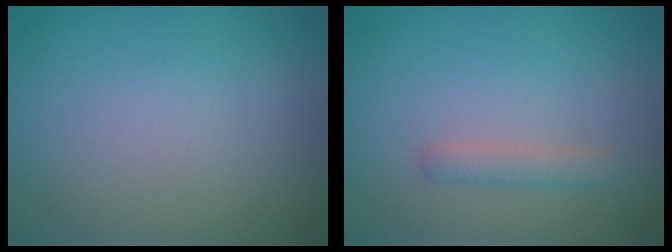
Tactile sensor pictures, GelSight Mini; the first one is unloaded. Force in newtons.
{"total": 1.8, "press": 1.8, "slide": 0.1}